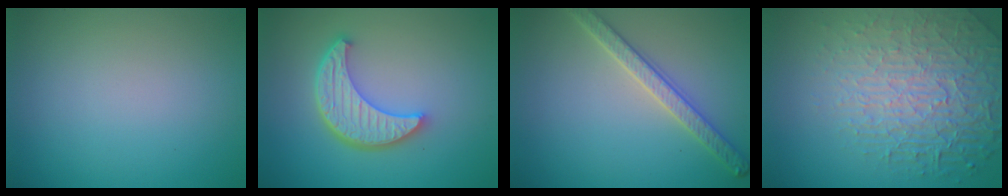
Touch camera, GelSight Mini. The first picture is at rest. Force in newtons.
{"total": 5.6, "press": 4.3, "slide": 3.7}
{"total": 3.3, "press": 3.1, "slide": 1.3}
{"total": 8.2, "press": 5.7, "slide": 5.9}